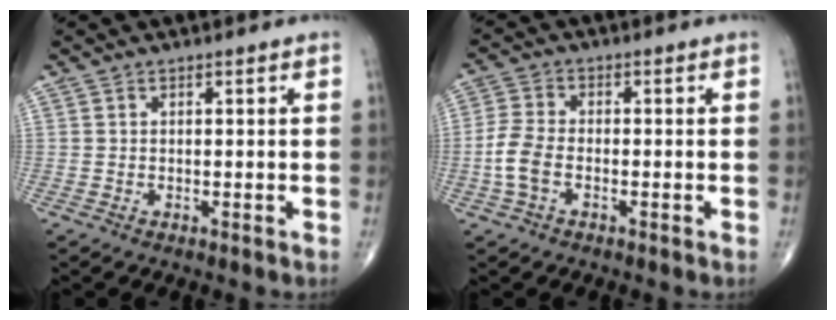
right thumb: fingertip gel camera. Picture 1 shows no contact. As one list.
[{"total": 5.5, "force": [-1.6, 3.2, 4.2], "torque": [-0.101, 0.013, -0.038]}]